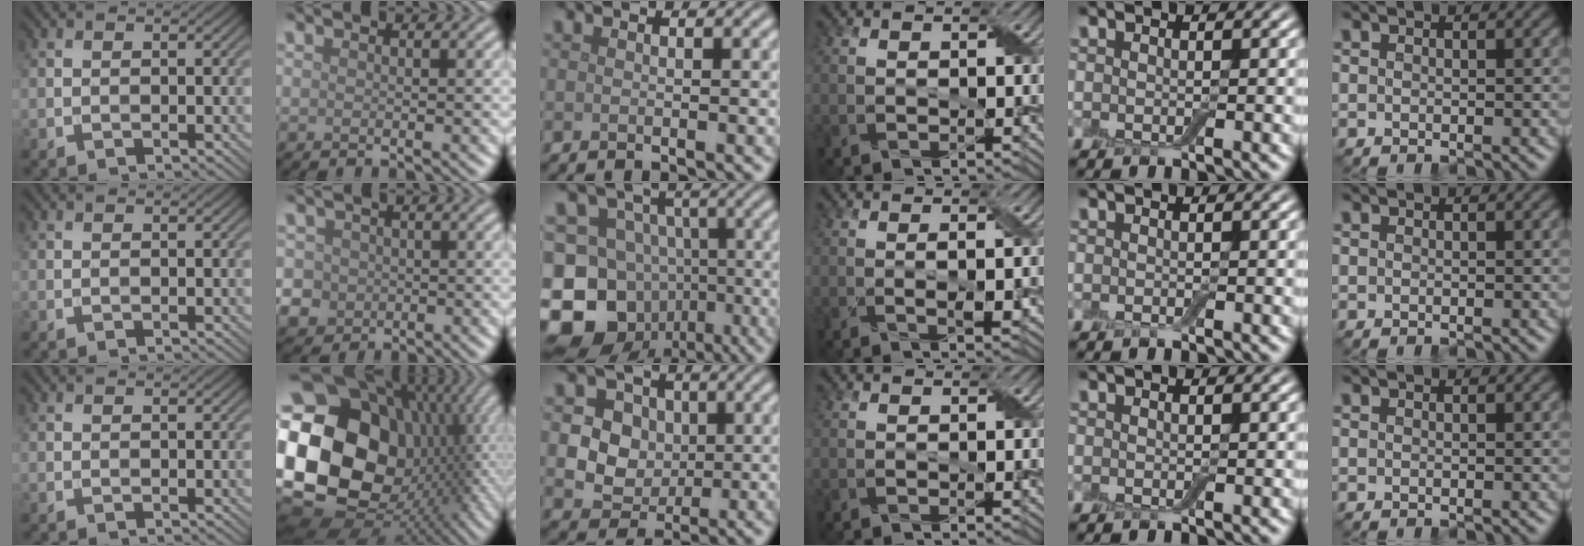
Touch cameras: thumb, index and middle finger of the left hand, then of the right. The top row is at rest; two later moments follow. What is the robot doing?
{"motion": "fold", "object": "aluminum foil"}